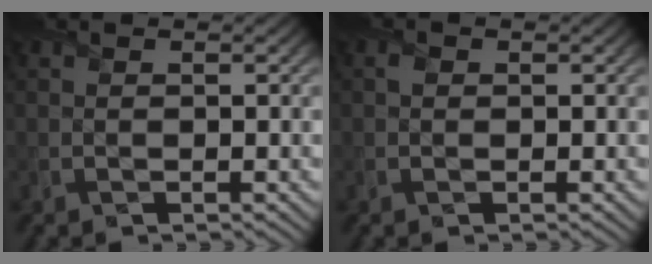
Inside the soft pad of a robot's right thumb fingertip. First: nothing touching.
{"total": 0.8, "force": [0.0, 0.7, 0.3], "torque": [-0.008, -0.001, -0.003]}